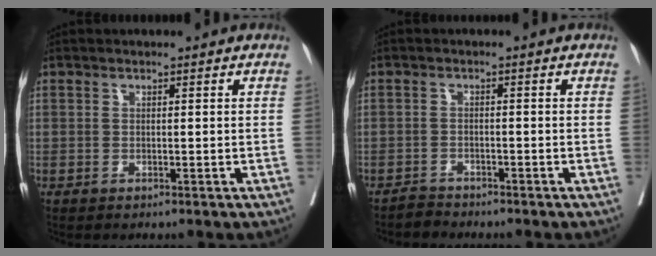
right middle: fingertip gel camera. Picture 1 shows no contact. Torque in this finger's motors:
{"motor_torque": [0.08, -0.06, 0.00, 0.01]}